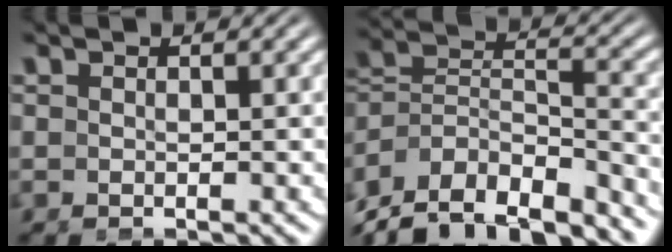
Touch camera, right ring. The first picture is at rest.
{"total": 13.1, "force": [-8.0, 8.4, 6.0], "torque": [-0.139, -0.057, -0.116]}